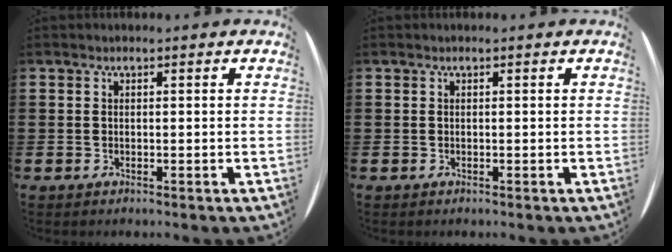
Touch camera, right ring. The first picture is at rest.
{"total": 0.0}